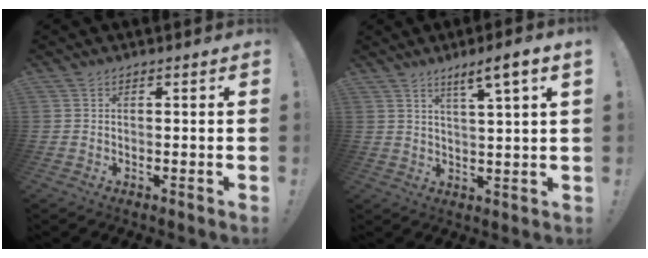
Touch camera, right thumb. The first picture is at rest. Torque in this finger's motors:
{"motor_torque": [0.38, 0.40, 0.20, 0.10, 0.23]}